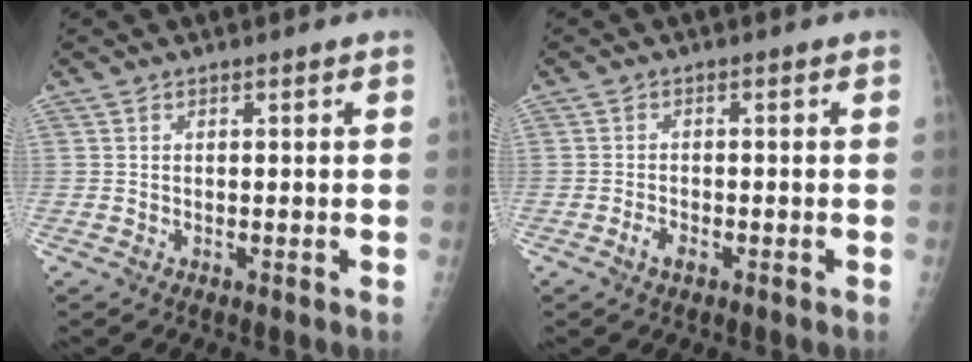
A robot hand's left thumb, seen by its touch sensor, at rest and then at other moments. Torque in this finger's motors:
{"motor_torque": [-0.12, 0.07, 0.02, 0.01, 0.00]}